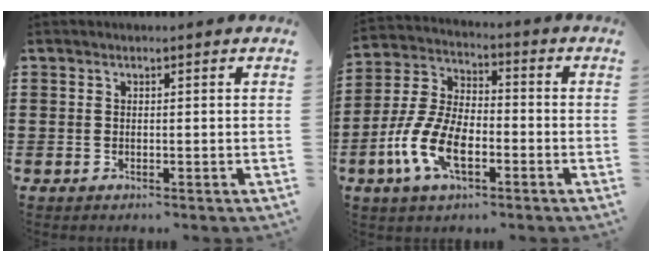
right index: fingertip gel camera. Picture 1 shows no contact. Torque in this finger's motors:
{"motor_torque": [2.14, 0.00, 1.05, 0.21]}